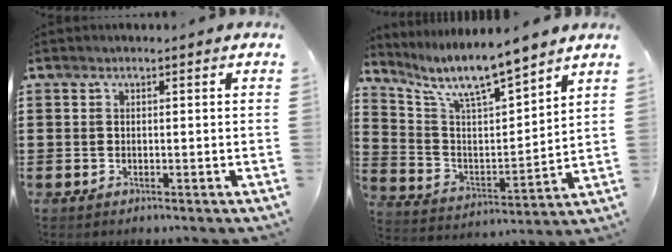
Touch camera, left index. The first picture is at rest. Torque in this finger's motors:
{"motor_torque": [1.06, 1.08, 0.29, 0.21]}